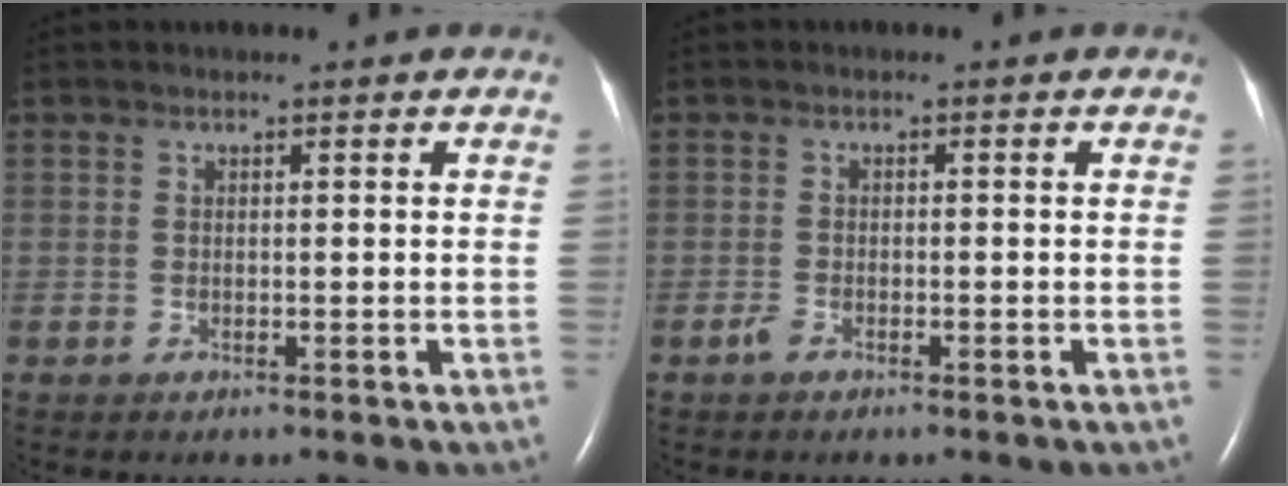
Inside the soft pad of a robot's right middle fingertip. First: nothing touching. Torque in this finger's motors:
{"motor_torque": [0.25, -0.08, -0.02, 0.01]}